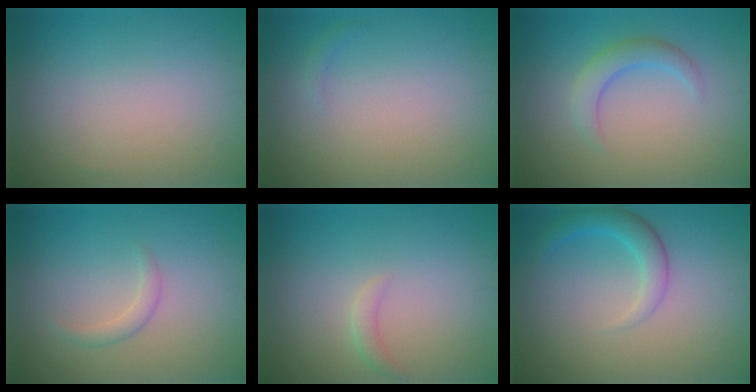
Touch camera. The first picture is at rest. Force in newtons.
{"total": 0.6, "press": 0.5, "slide": 0.1}
{"total": 2.4, "press": 2.4, "slide": 0.0}
{"total": 1.2, "press": 1.2, "slide": 0.1}
{"total": 1.0, "press": 1.0, "slide": 0.1}
{"total": 2.7, "press": 2.7, "slide": 0.1}